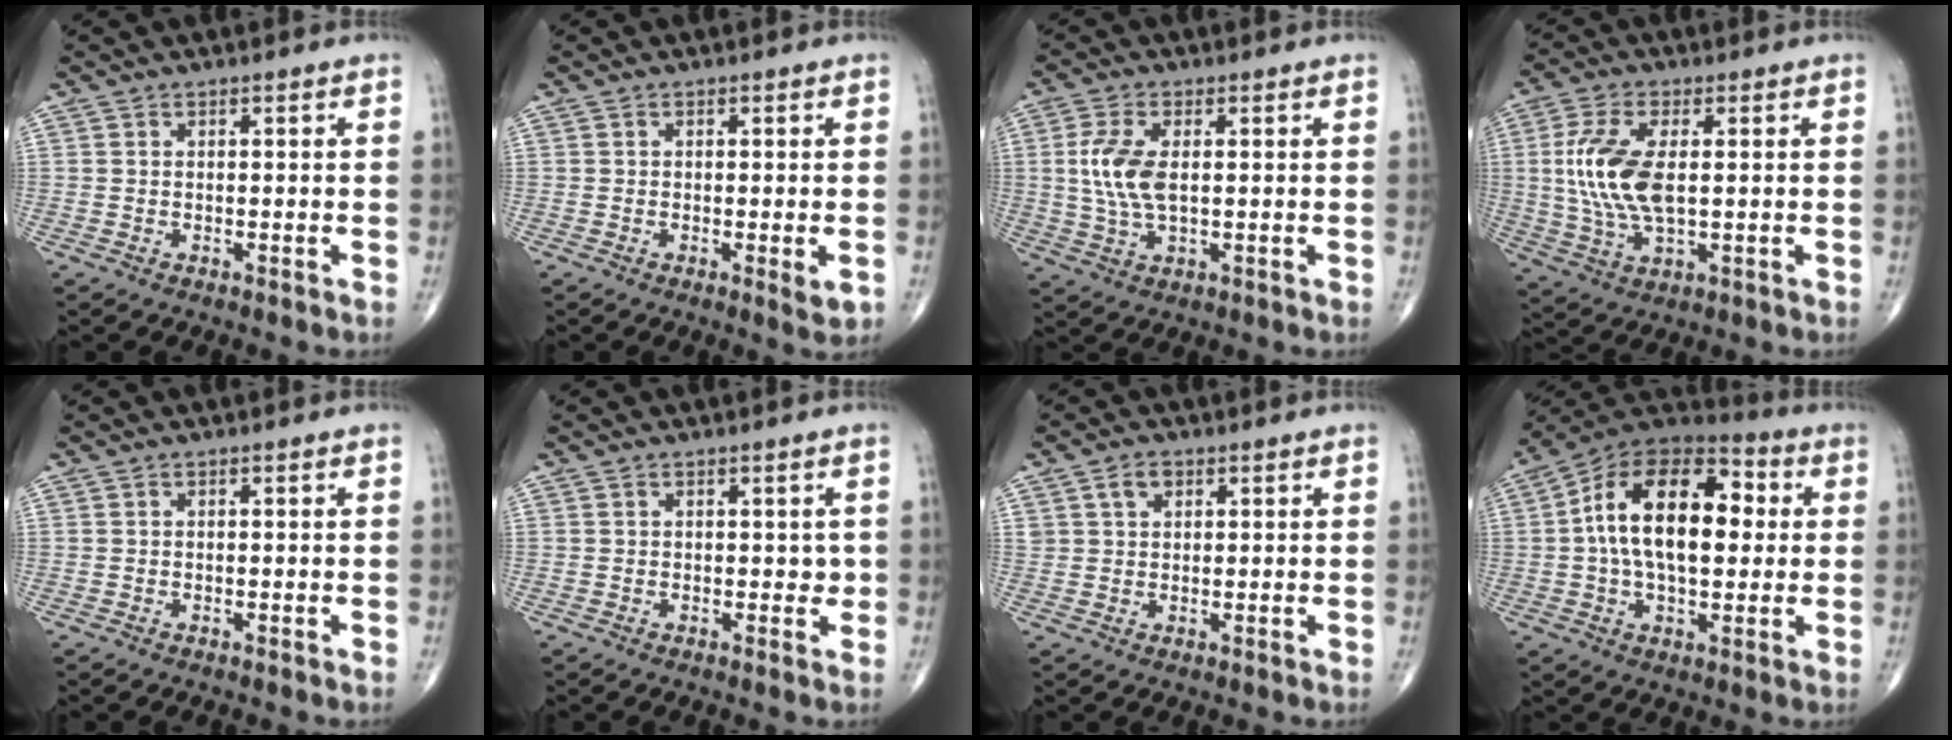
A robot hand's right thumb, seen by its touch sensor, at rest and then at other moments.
{"total": 2.4, "force": [-0.6, 0.6, 2.3], "torque": [-0.028, -0.007, -0.008]}
{"total": 8.1, "force": [0.8, 3.9, 7.1], "torque": [-0.162, -0.003, 0.019]}
{"total": 12.4, "force": [1.1, 5.8, 10.9], "torque": [-0.240, -0.004, 0.027]}
{"total": 0.0}
{"total": 1.4, "force": [0.2, 1.0, 0.9], "torque": [0.003, 0.003, -0.001]}
{"total": 3.1, "force": [1.4, 2.2, 1.6], "torque": [-0.021, 0.001, 0.027]}
{"total": 20.5, "force": [2.1, 11.6, 16.8], "torque": [-0.262, 0.028, 0.025]}